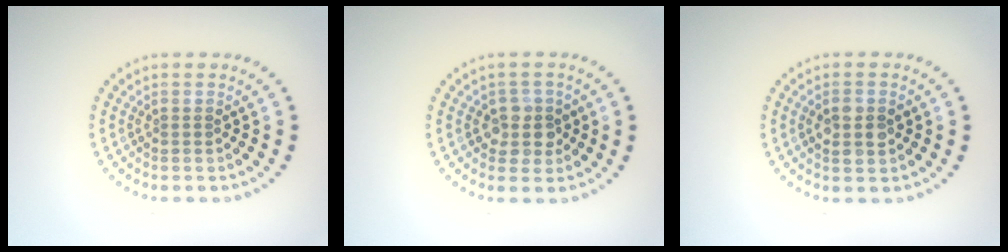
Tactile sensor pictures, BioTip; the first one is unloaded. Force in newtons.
{"total": 2.8, "press": 2.5, "slide": 1.2}
{"total": 2.4, "press": 2.4, "slide": 0.1}